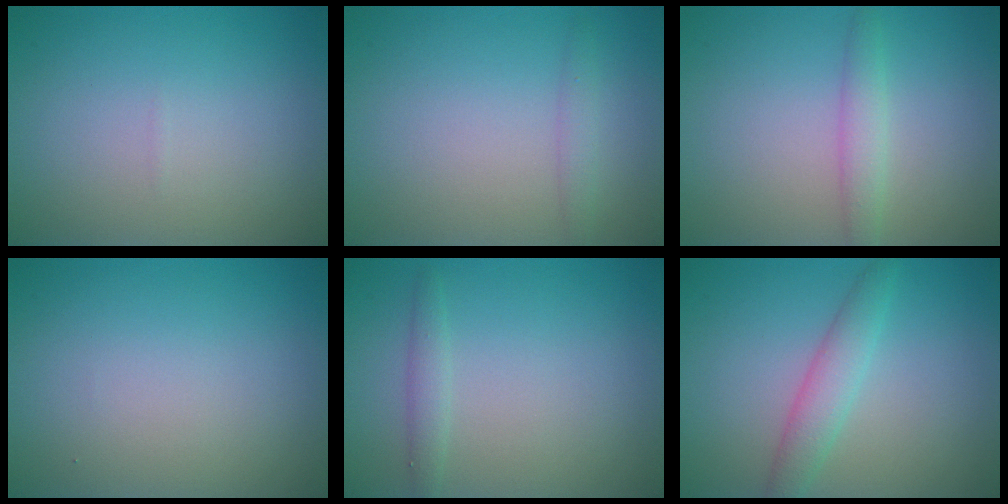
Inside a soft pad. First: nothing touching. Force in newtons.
{"total": 1.1, "press": 1.1, "slide": 0.1}
{"total": 1.8, "press": 1.8, "slide": 0.1}
{"total": 0.0}
{"total": 1.2, "press": 1.2, "slide": 0.0}
{"total": 2.7, "press": 2.7, "slide": 0.1}